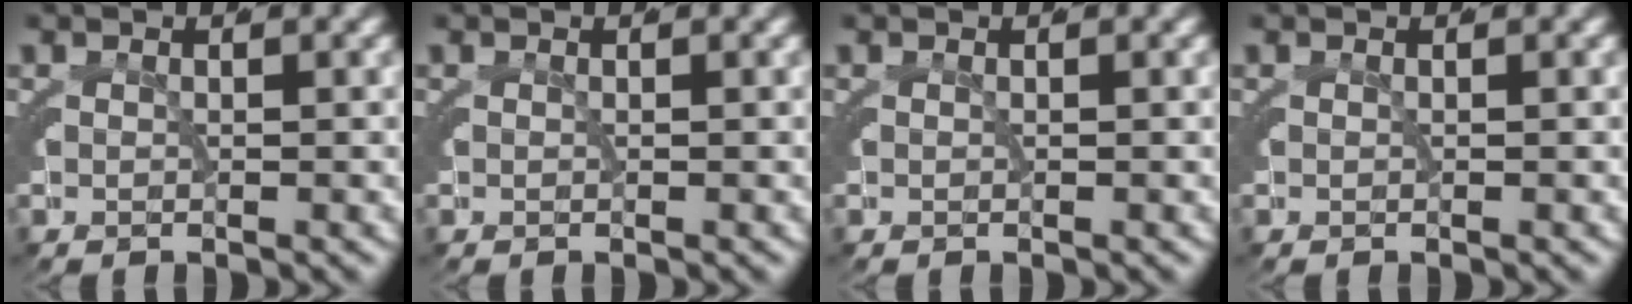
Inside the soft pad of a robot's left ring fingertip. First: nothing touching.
{"total": 0.0}
{"total": 0.0}
{"total": 0.0}